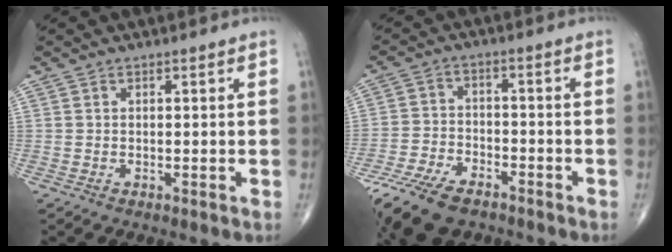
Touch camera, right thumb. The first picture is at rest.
{"total": 13.3, "force": [-9.2, 6.1, 7.3], "torque": [-0.137, 0.018, -0.167]}